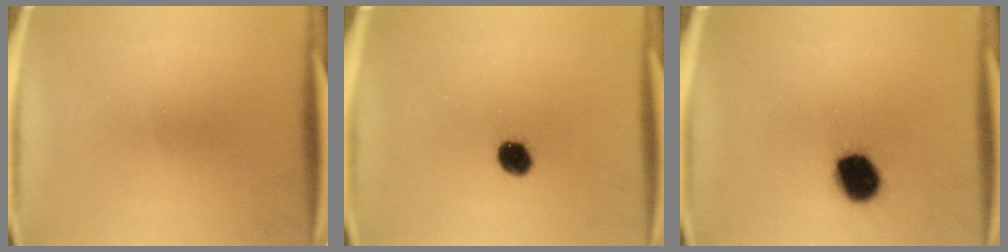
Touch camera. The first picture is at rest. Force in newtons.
{"total": 4.9}
{"total": 10.5}